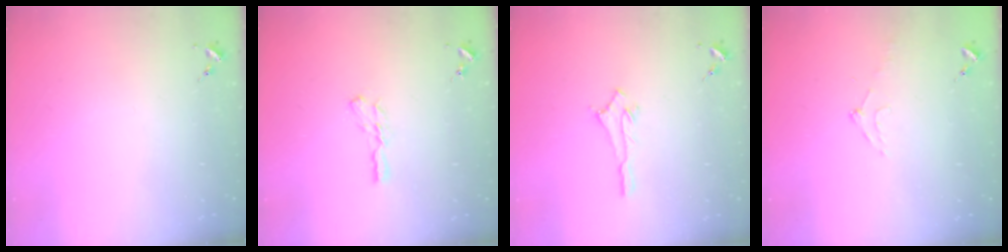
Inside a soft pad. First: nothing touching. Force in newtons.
{"total": 6.1, "press": 6.1, "slide": 0.2}
{"total": 3.7, "press": 3.7, "slide": 0.1}
{"total": 6.9, "press": 6.9, "slide": 0.8}